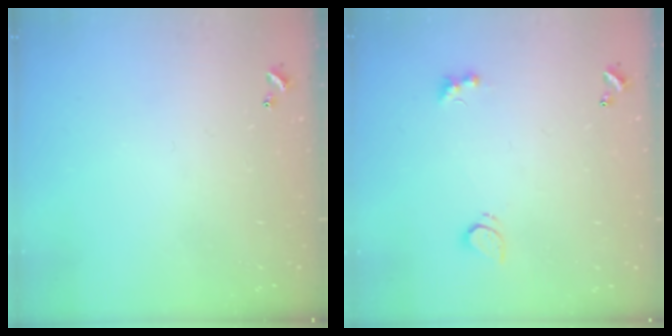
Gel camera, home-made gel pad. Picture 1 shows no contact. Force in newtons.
{"total": 3.0, "press": 2.7, "slide": 1.1}